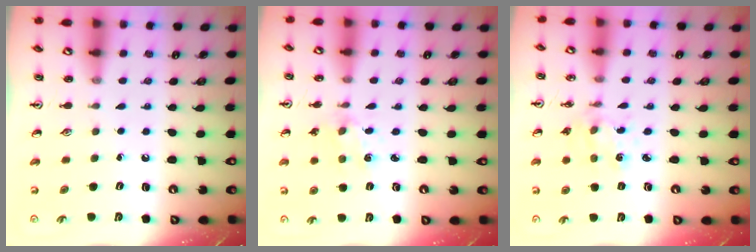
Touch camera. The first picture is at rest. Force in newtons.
{"total": 1.7, "press": 1.6, "slide": 0.5}
{"total": 1.8, "press": 1.7, "slide": 0.3}